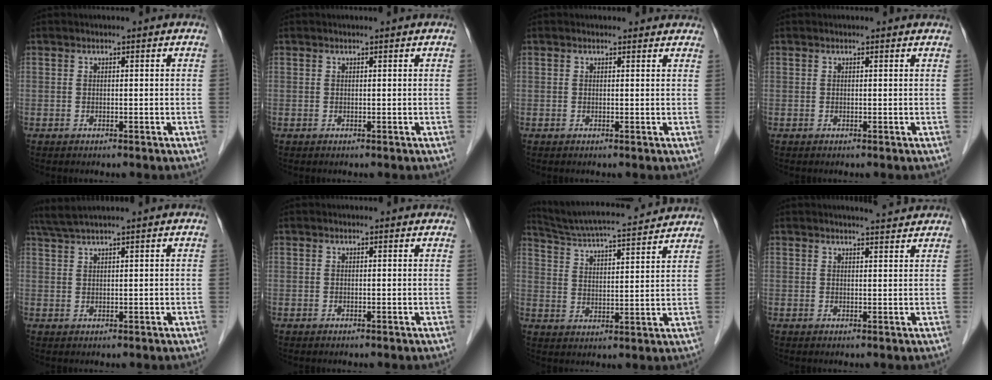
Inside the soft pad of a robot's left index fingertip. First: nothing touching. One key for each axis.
{"total": 0.7, "fx": 0.6, "fy": 0.0, "fz": 0.3, "tx": -0.009, "ty": 0.003, "tz": 0.010}
{"total": 2.5, "fx": 2.4, "fy": 0.9, "fz": 0.2, "tx": -0.005, "ty": 0.008, "tz": 0.016}
{"total": 2.2, "fx": 2.2, "fy": 0.3, "fz": 0.5, "tx": -0.014, "ty": 0.019, "tz": 0.019}
{"total": 6.0, "fx": 5.2, "fy": -0.9, "fz": 2.9, "tx": -0.051, "ty": 0.036, "tz": 0.094}
{"total": 1.8, "fx": 1.7, "fy": 0.3, "fz": 0.3, "tx": -0.013, "ty": 0.013, "tz": 0.014}
{"total": 18.4, "fx": 17.1, "fy": 1.0, "fz": 6.6, "tx": -0.119, "ty": 0.019, "tz": 0.251}
{"total": 3.9, "fx": 3.8, "fy": 0.2, "fz": 1.0, "tx": -0.025, "ty": 0.000, "tz": 0.044}